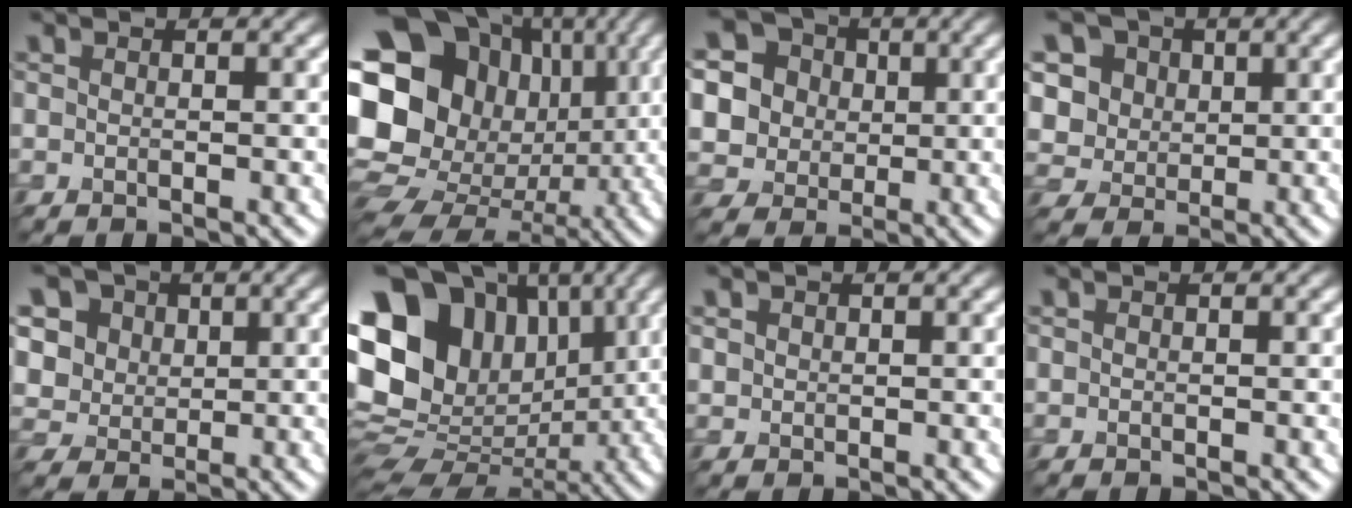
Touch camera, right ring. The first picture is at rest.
{"total": 22.2, "force": [2.4, 19.6, 10.1], "torque": [-0.221, 0.028, 0.018]}
{"total": 9.7, "force": [2.5, 8.7, 3.5], "torque": [-0.101, 0.025, 0.038]}
{"total": 8.7, "force": [3.7, 7.0, 3.6], "torque": [-0.081, 0.014, 0.049]}
{"total": 9.5, "force": [4.4, 7.4, 3.9], "torque": [-0.101, 0.017, 0.065]}
{"total": 20.0, "force": [4.7, 15.6, 11.5], "torque": [-0.240, 0.037, 0.077]}
{"total": 0.8, "force": [0.3, 0.7, 0.1], "torque": [-0.001, -0.004, 0.010]}
{"total": 0.0}